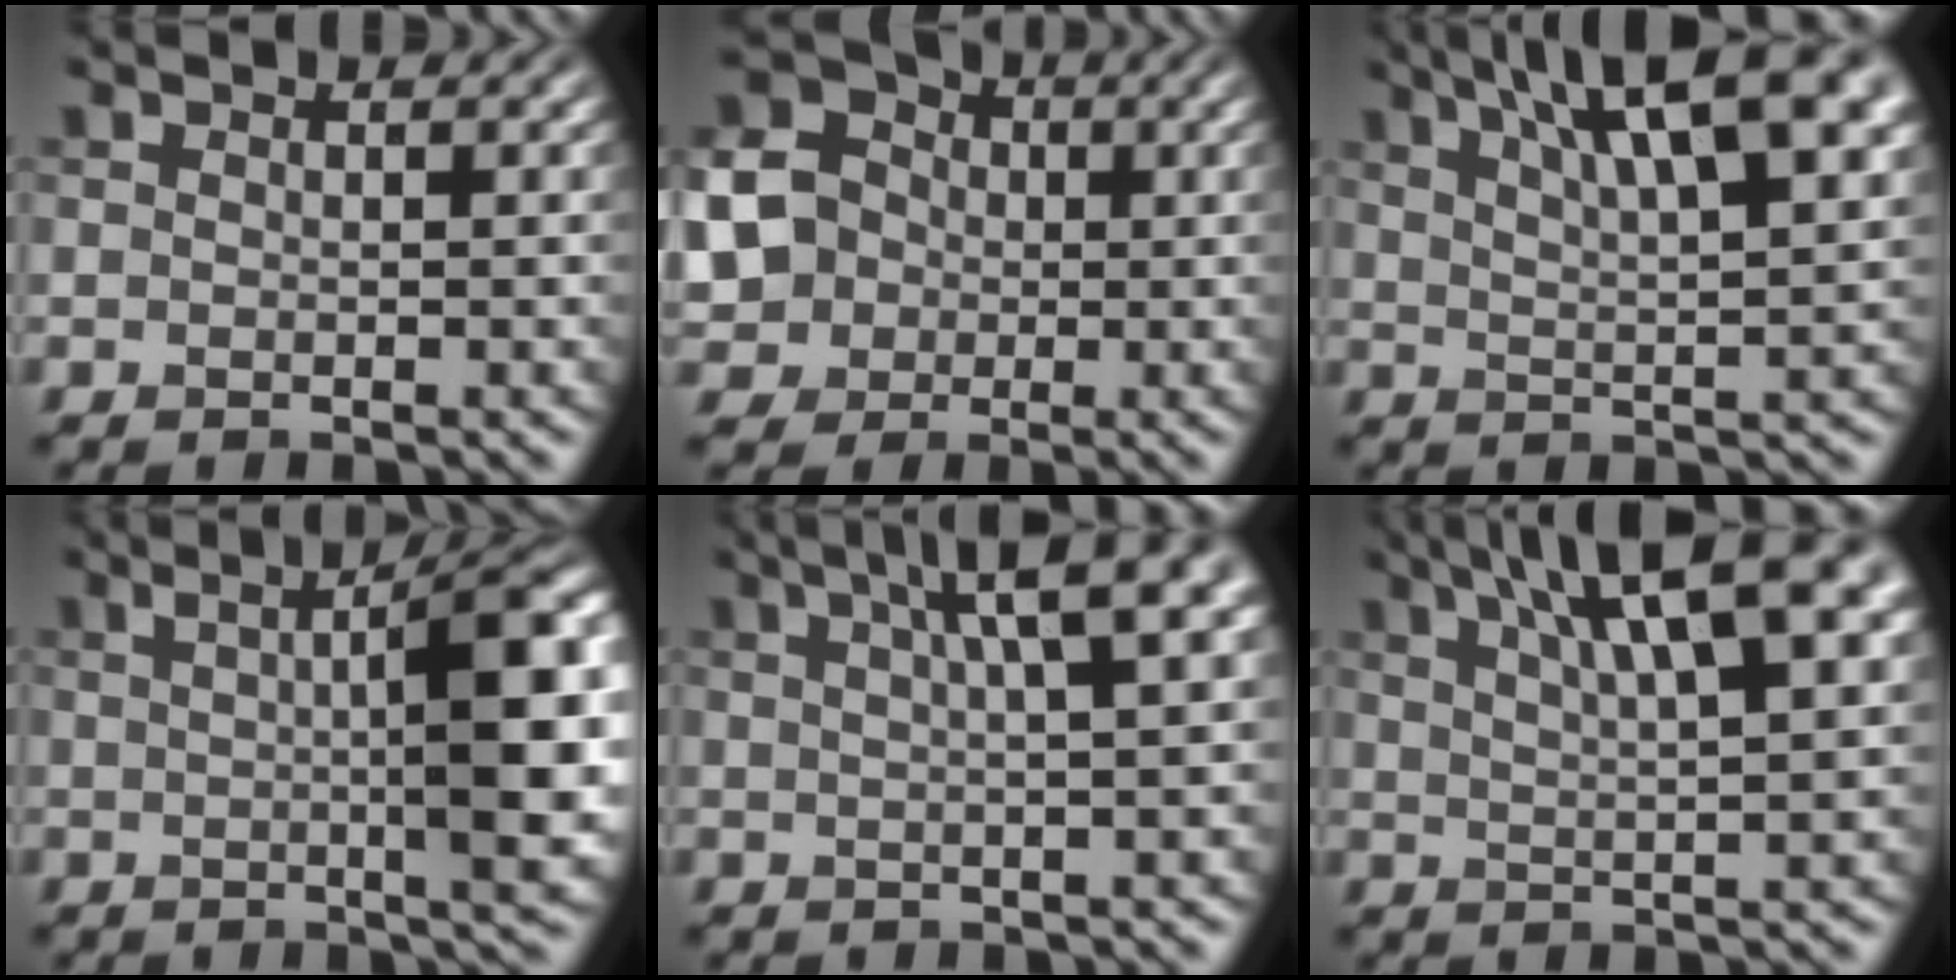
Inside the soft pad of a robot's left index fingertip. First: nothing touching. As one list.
[{"total": 9.6, "force": [-1.3, 8.9, 3.5], "torque": [-0.105, 0.003, -0.049]}, {"total": 12.4, "force": [6.8, 3.7, 9.7], "torque": [-0.116, 0.028, 0.087]}, {"total": 11.1, "force": [1.2, 3.0, 10.6], "torque": [-0.115, 0.010, 0.020]}, {"total": 8.0, "force": [3.5, 2.2, 6.9], "torque": [-0.053, 0.034, 0.039]}, {"total": 11.4, "force": [5.8, 3.0, 9.4], "torque": [-0.115, 0.025, 0.079]}]